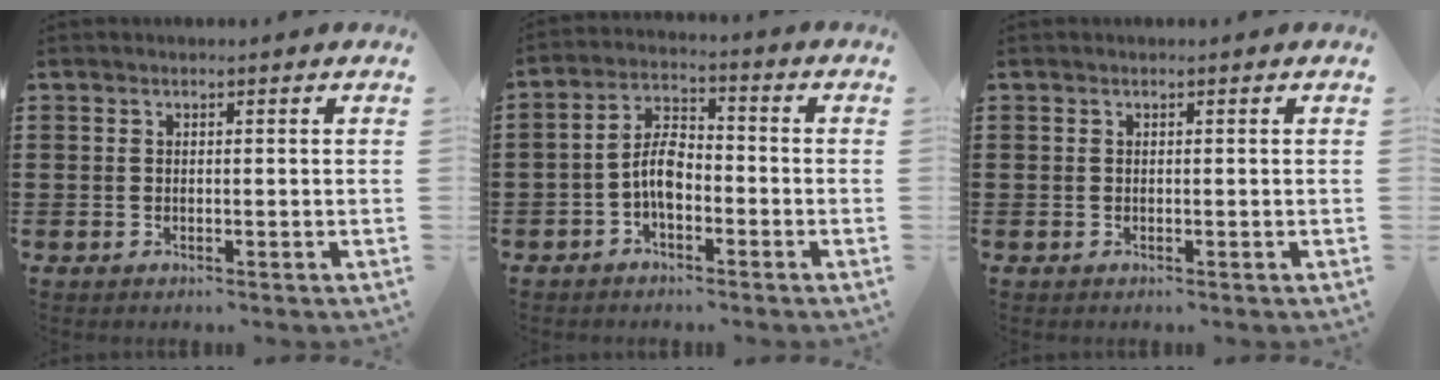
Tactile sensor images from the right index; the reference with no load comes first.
{"total": 5.6, "force": [-2.0, 2.7, 4.5], "torque": [-0.100, 0.002, -0.042]}
{"total": 0.0}